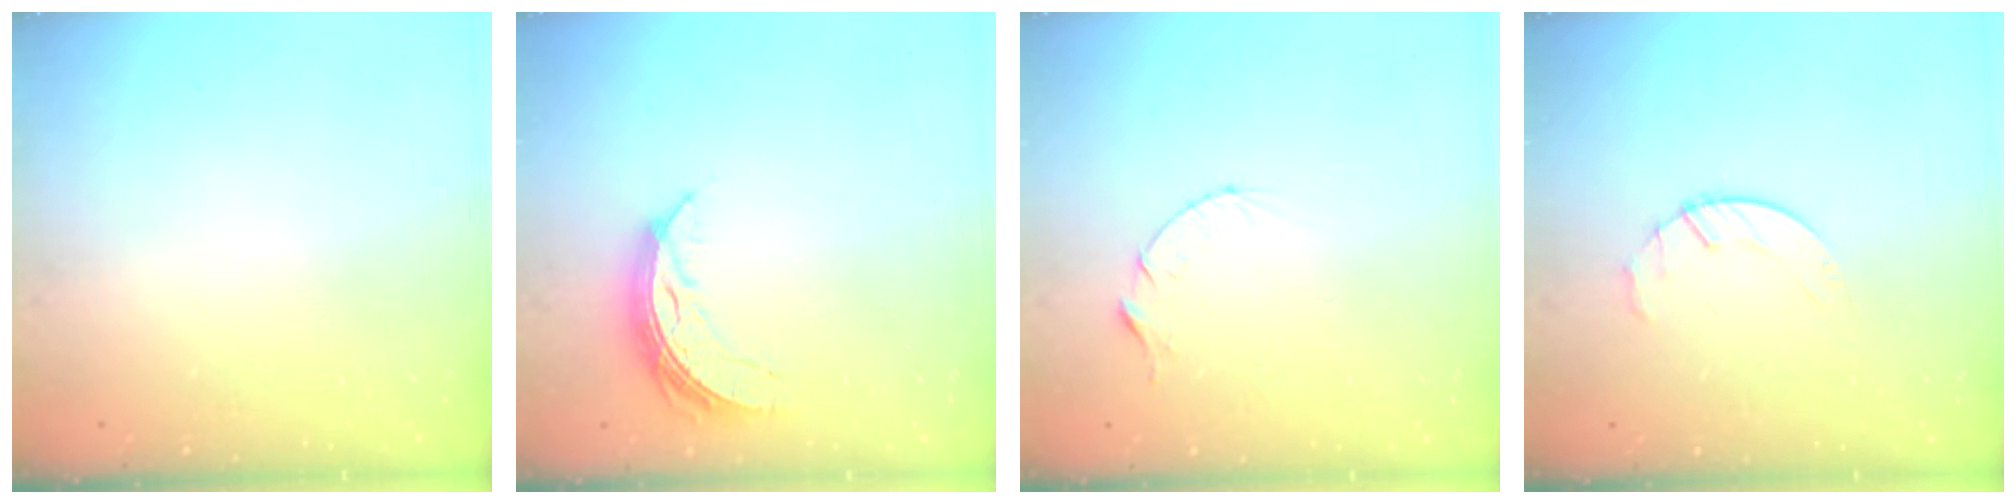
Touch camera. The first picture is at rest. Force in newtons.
{"total": 7.6, "press": 7.5, "slide": 1.1}
{"total": 4.3, "press": 4.2, "slide": 0.4}
{"total": 2.7, "press": 2.6, "slide": 0.3}